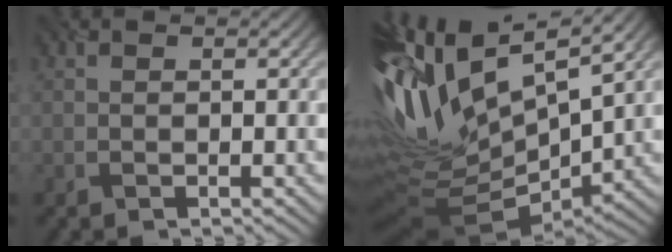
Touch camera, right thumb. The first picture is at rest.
{"total": 17.1, "force": [5.6, 6.6, 14.8], "torque": [-0.305, 0.010, 0.110]}